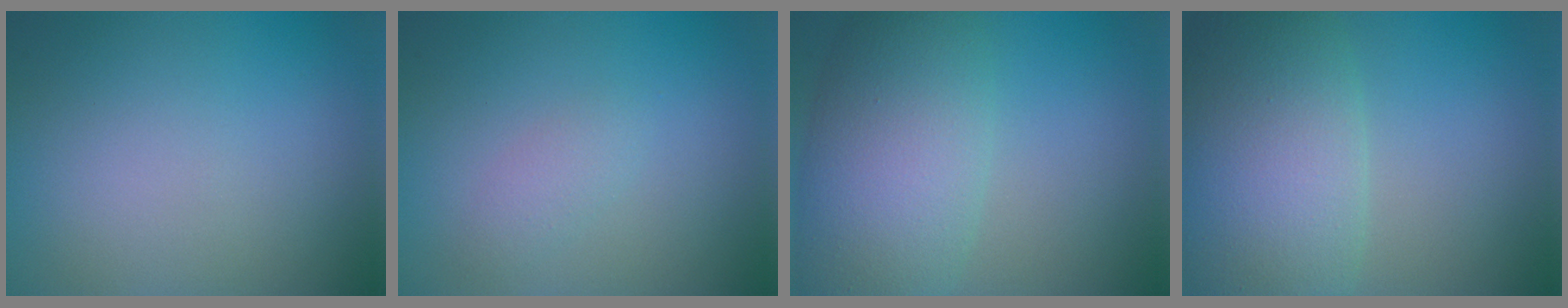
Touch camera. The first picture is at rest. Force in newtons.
{"total": 1.3, "press": 1.3, "slide": 0.1}
{"total": 8.0, "press": 8.0, "slide": 0.3}
{"total": 9.6, "press": 9.6, "slide": 0.7}